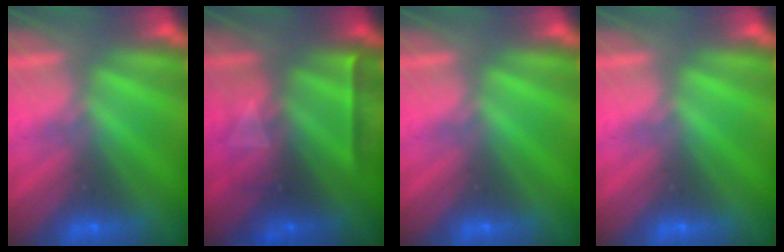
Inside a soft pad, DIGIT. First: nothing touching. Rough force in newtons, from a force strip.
{"total": 2.3}
{"total": 0.0}
{"total": 0.0}